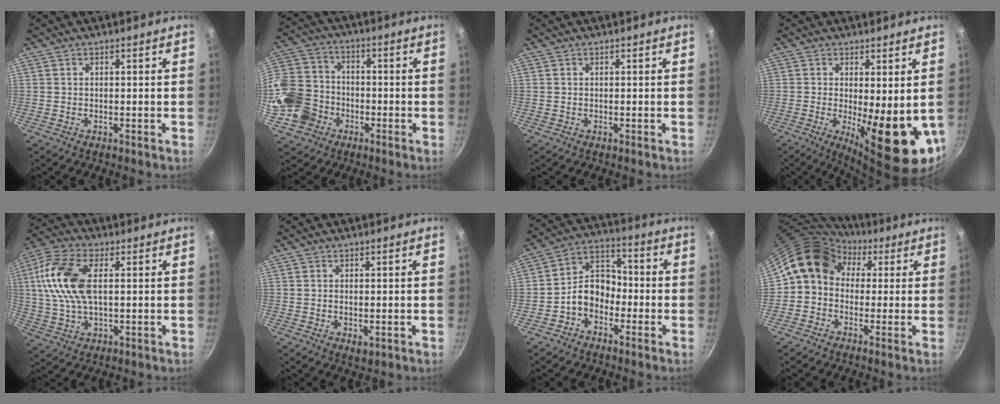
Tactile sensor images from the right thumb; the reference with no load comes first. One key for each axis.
{"total": 14.3, "fx": -4.5, "fy": 12.1, "fz": 6.0, "tx": -0.112, "ty": 0.044, "tz": -0.094}
{"total": 0.0}
{"total": 14.7, "fx": -1.8, "fy": 5.0, "fz": 13.7, "tx": -0.165, "ty": -0.023, "tz": -0.011}
{"total": 14.2, "fx": 2.3, "fy": 7.6, "fz": 11.8, "tx": -0.232, "ty": 0.013, "tz": 0.031}
{"total": 2.1, "fx": -0.3, "fy": 1.2, "fz": 1.7, "tx": -0.025, "ty": -0.006, "tz": -0.003}
{"total": 8.7, "fx": -3.0, "fy": 6.5, "fz": 4.9, "tx": -0.044, "ty": 0.047, "tz": -0.072}
{"total": 11.1, "fx": 2.7, "fy": 8.9, "fz": 6.0, "tx": -0.082, "ty": 0.027, "tz": 0.019}